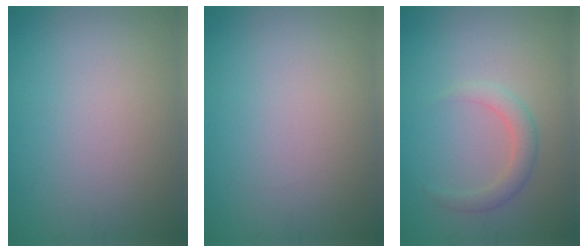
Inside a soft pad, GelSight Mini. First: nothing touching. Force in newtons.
{"total": 0.0}
{"total": 2.1, "press": 2.0, "slide": 0.2}